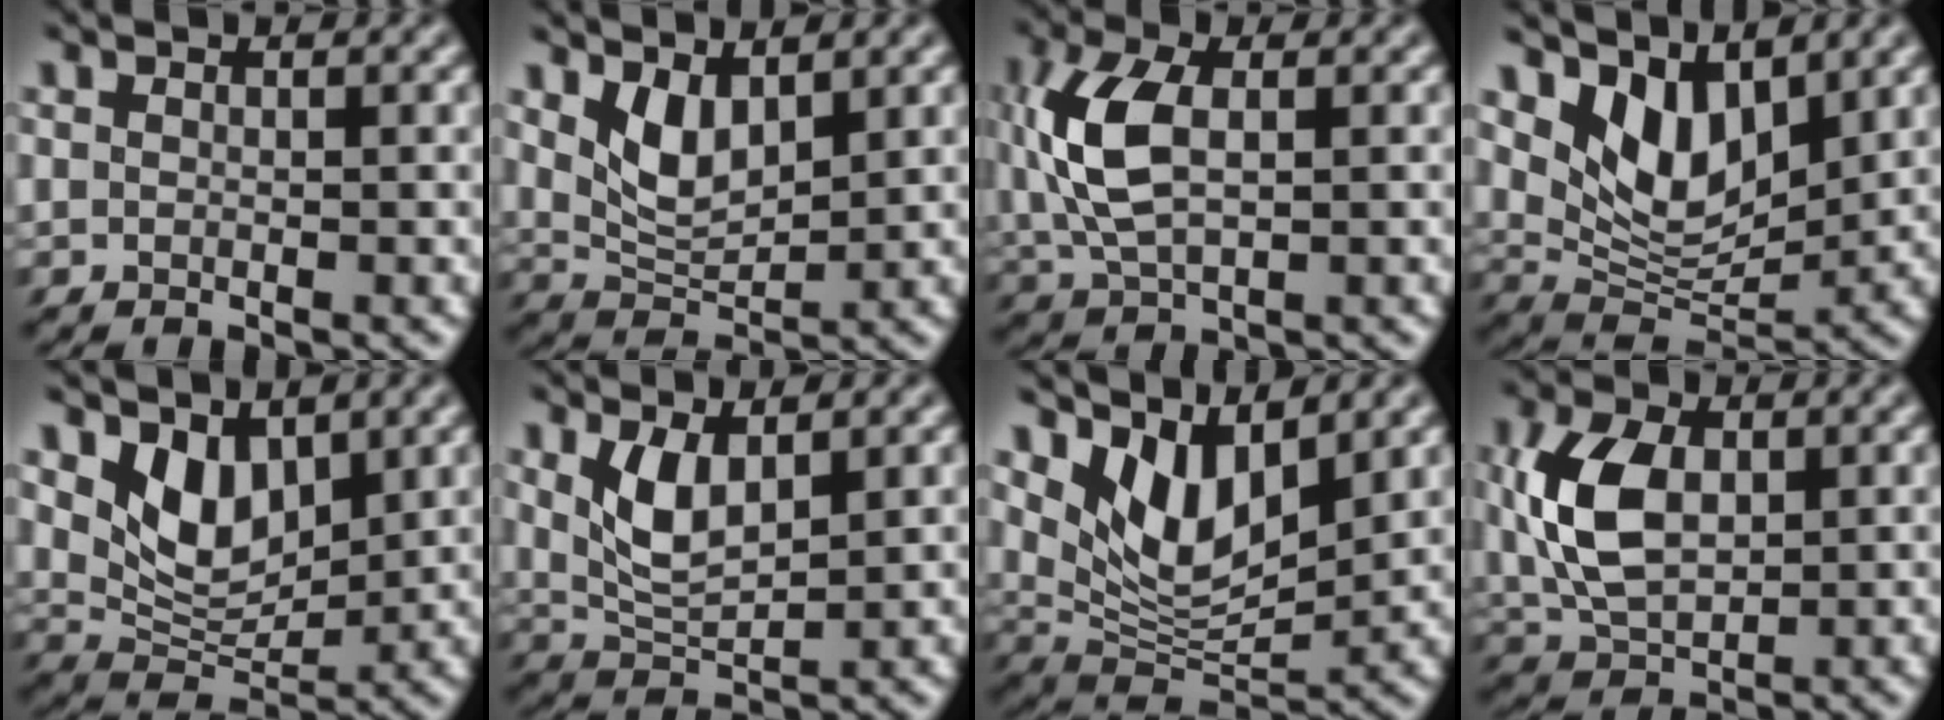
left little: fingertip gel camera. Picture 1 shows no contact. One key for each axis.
{"total": 3.6, "fx": 1.5, "fy": 1.3, "fz": 3.0, "tx": -0.059, "ty": -0.007, "tz": 0.028}
{"total": 6.4, "fx": 0.2, "fy": 3.1, "fz": 5.6, "tx": -0.129, "ty": 0.012, "tz": -0.003}
{"total": 6.2, "fx": 3.3, "fy": 2.7, "fz": 4.5, "tx": -0.085, "ty": -0.011, "tz": 0.051}
{"total": 4.5, "fx": 2.0, "fy": 2.2, "fz": 3.4, "tx": -0.061, "ty": -0.015, "tz": 0.030}
{"total": 3.6, "fx": 1.3, "fy": 1.0, "fz": 3.2, "tx": -0.067, "ty": -0.004, "tz": 0.024}
{"total": 6.8, "fx": 3.5, "fy": 2.5, "fz": 5.3, "tx": -0.101, "ty": -0.011, "tz": 0.063}
{"total": 6.3, "fx": 0.3, "fy": 3.6, "fz": 5.1, "tx": -0.111, "ty": 0.010, "tz": -0.003}